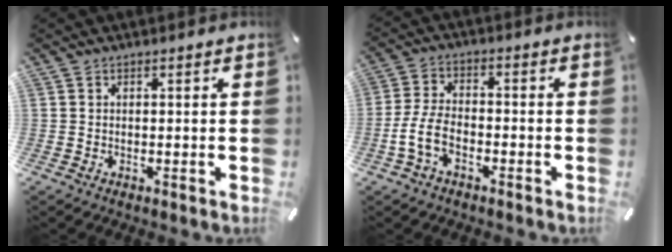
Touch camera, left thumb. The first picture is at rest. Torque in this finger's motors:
{"motor_torque": [-0.09, 0.55, 0.50, 0.46, 0.15]}